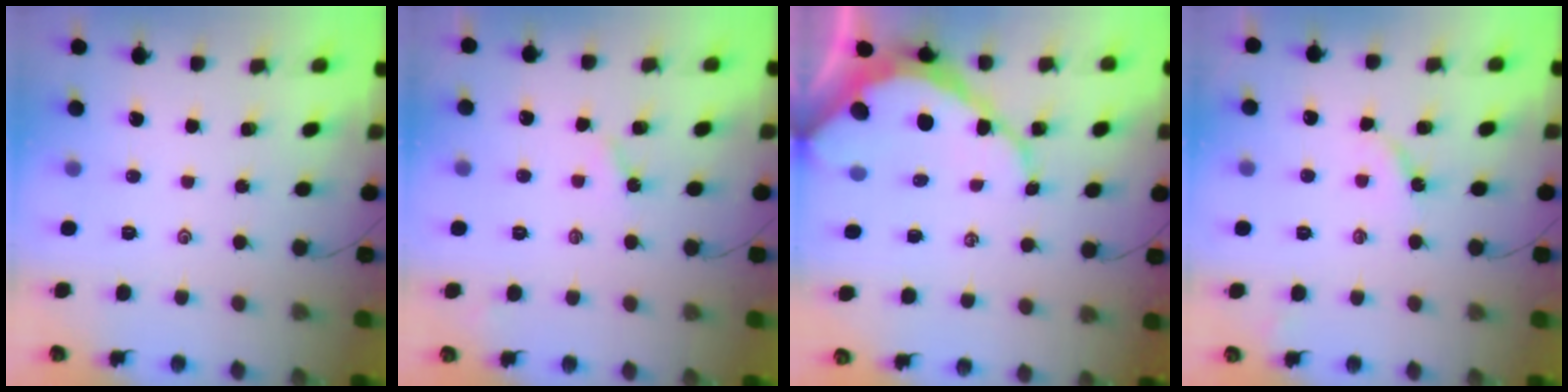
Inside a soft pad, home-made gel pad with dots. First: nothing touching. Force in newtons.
{"total": 2.8, "press": 2.8, "slide": 0.5}
{"total": 11.6, "press": 11.5, "slide": 0.9}
{"total": 2.8, "press": 2.8, "slide": 0.4}